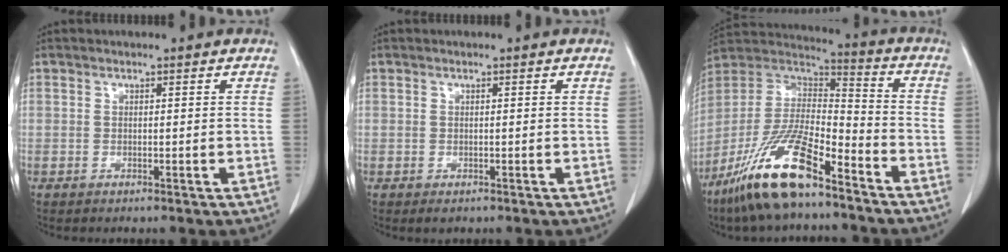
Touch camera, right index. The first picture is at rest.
{"total": 0.9, "force": [-0.4, 0.7, 0.4], "torque": [-0.003, 0.002, -0.002]}
{"total": 17.3, "force": [-11.6, 4.1, 12.1], "torque": [-0.255, -0.003, -0.215]}